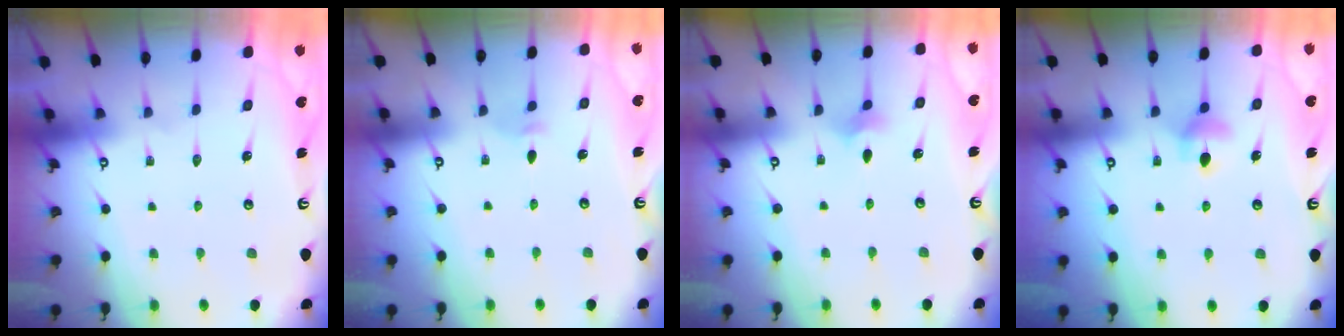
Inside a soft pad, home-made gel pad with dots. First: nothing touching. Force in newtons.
{"total": 2.8, "press": 2.7, "slide": 0.6}
{"total": 1.8, "press": 1.7, "slide": 0.5}
{"total": 6.6, "press": 6.5, "slide": 0.9}